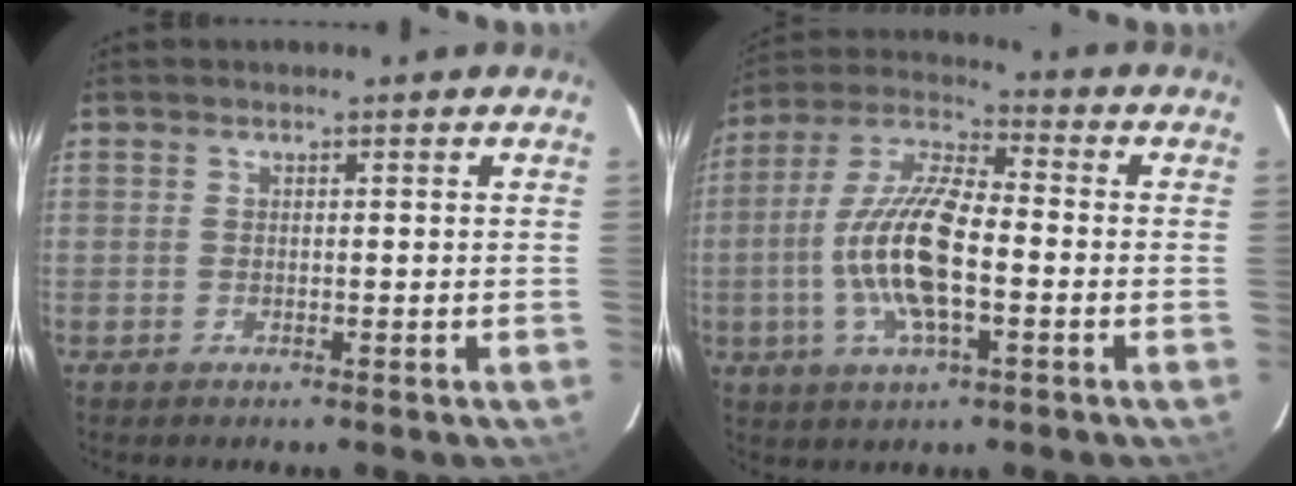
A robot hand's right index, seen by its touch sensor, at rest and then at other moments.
{"total": 14.6, "force": [-3.0, 4.9, 13.4], "torque": [-0.277, 0.001, -0.063]}